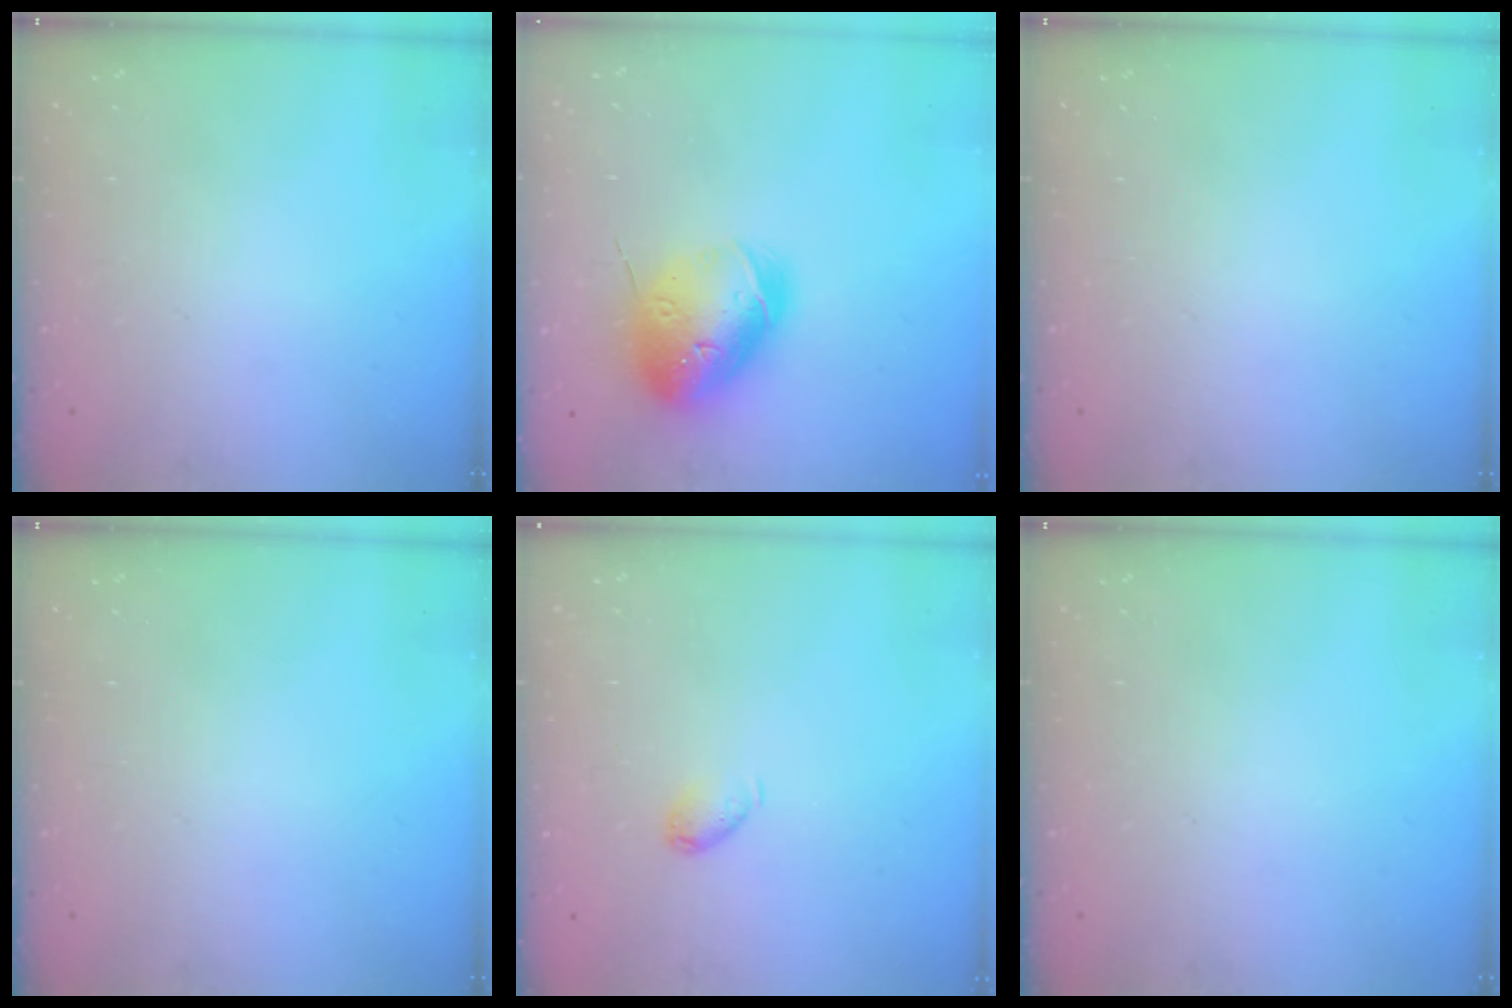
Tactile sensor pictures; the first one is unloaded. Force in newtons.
{"total": 19.7, "press": 19.5, "slide": 2.9}
{"total": 0.0}
{"total": 0.0}
{"total": 4.5, "press": 4.4, "slide": 0.8}
{"total": 0.0}